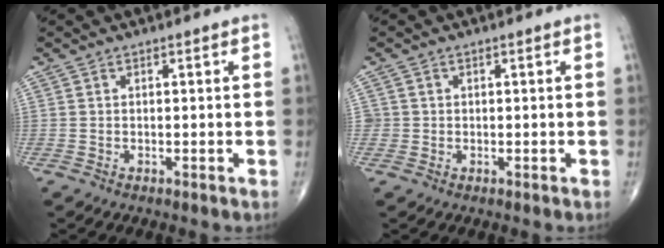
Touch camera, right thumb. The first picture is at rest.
{"total": 1.3, "force": [0.0, 1.3, 0.0], "torque": [0.010, 0.006, -0.003]}